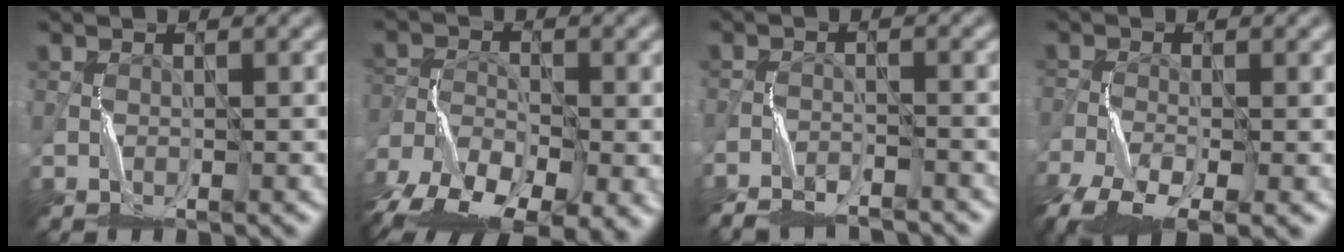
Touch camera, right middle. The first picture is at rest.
{"total": 10.8, "force": [-7.0, 4.6, 6.8], "torque": [-0.126, -0.022, -0.128]}
{"total": 6.5, "force": [-6.2, 1.4, 1.2], "torque": [-0.021, -0.006, -0.102]}
{"total": 8.4, "force": [-5.5, 3.0, 5.5], "torque": [-0.122, -0.033, -0.107]}